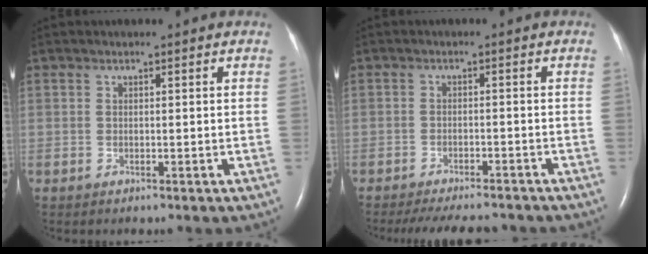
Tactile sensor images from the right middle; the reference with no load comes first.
{"total": 11.5, "force": [-10.3, 2.2, 4.6], "torque": [-0.070, -0.010, -0.134]}